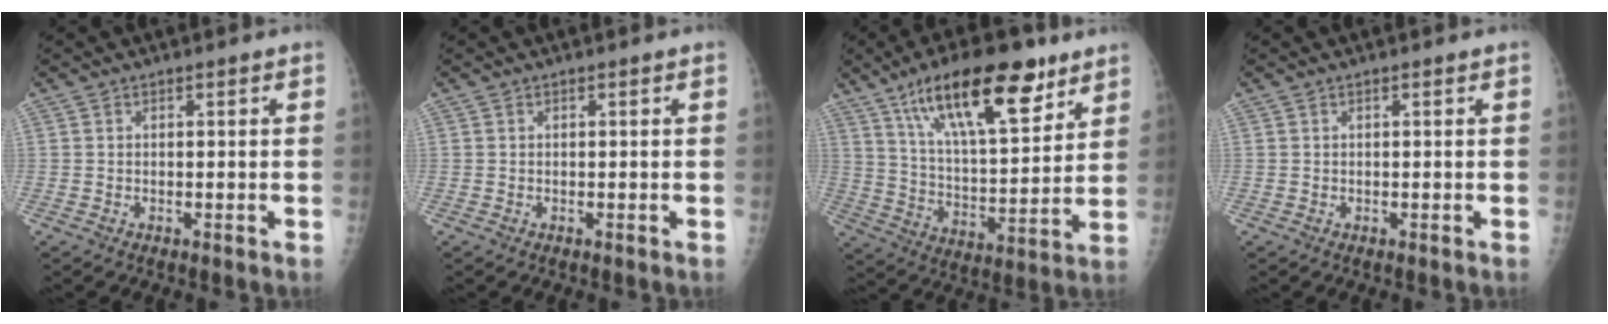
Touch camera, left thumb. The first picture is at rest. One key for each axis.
{"total": 0.0}
{"total": 22.0, "fx": 13.0, "fy": 7.7, "fz": 15.9, "tx": -0.234, "ty": -0.044, "tz": 0.225}
{"total": 0.0}